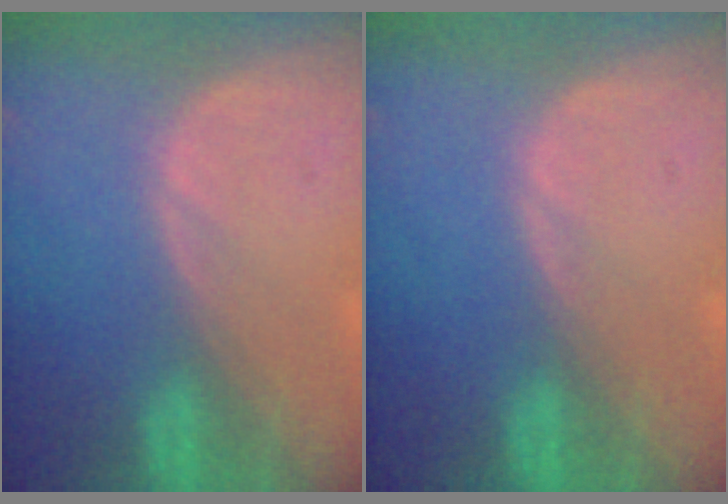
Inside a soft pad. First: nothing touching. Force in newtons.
{"total": 0.0}